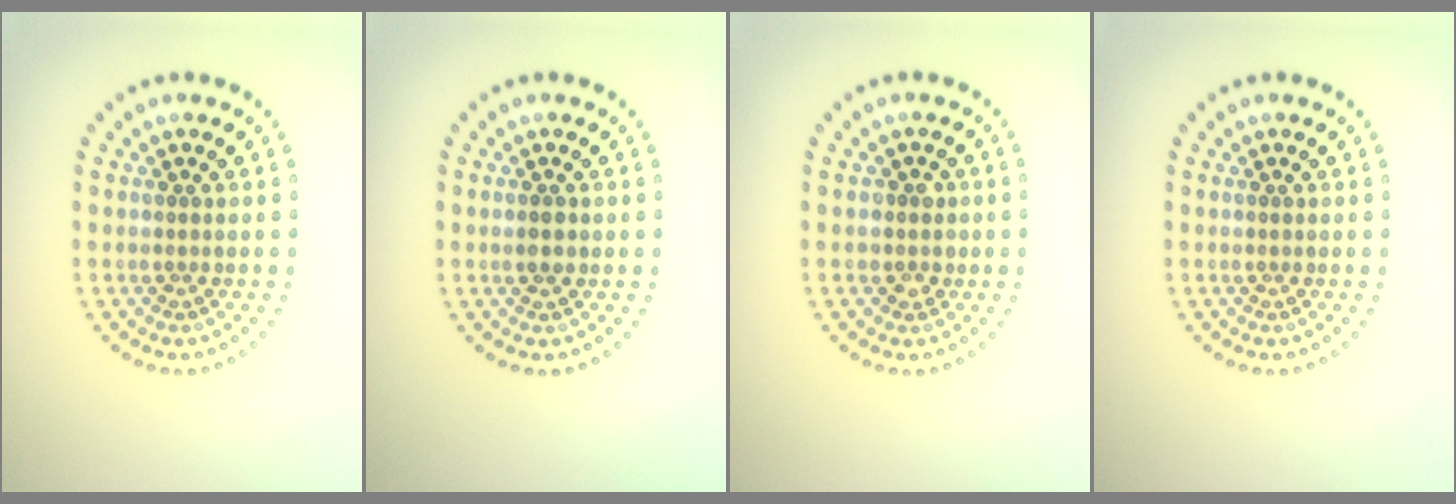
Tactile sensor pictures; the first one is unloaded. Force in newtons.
{"total": 1.4, "press": 1.4, "slide": 0.3}
{"total": 1.7, "press": 1.5, "slide": 0.8}
{"total": 0.0}